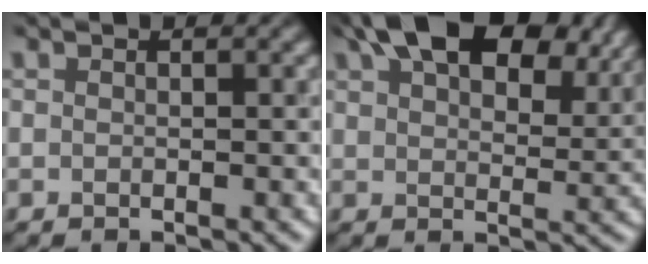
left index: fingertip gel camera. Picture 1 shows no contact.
{"total": 13.3, "force": [8.3, 6.2, 8.3], "torque": [-0.134, 0.024, 0.134]}